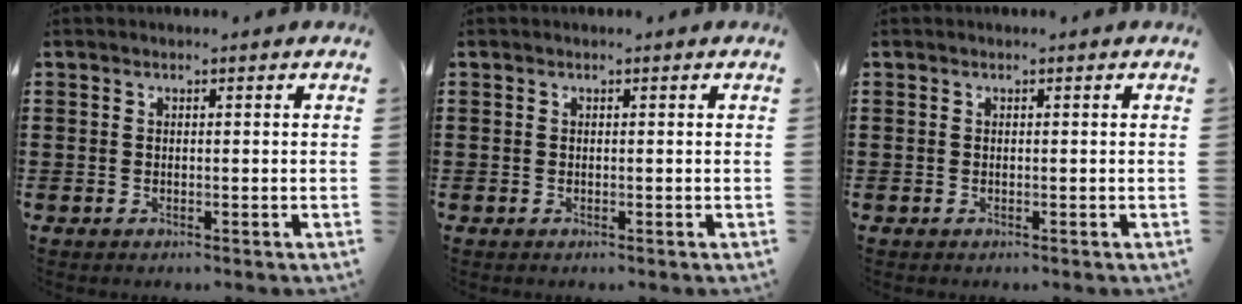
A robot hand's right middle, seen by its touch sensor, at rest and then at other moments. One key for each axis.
{"total": 0.0}
{"total": 0.0}